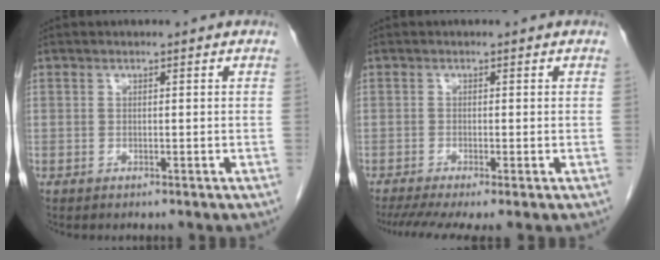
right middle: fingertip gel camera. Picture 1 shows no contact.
{"total": 6.1, "force": [-4.2, 0.8, 4.4], "torque": [-0.071, -0.015, -0.073]}